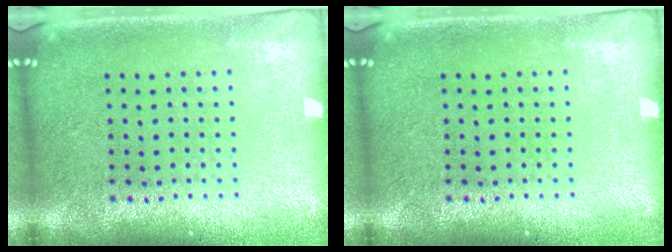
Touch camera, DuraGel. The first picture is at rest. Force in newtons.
{"total": 0.0}